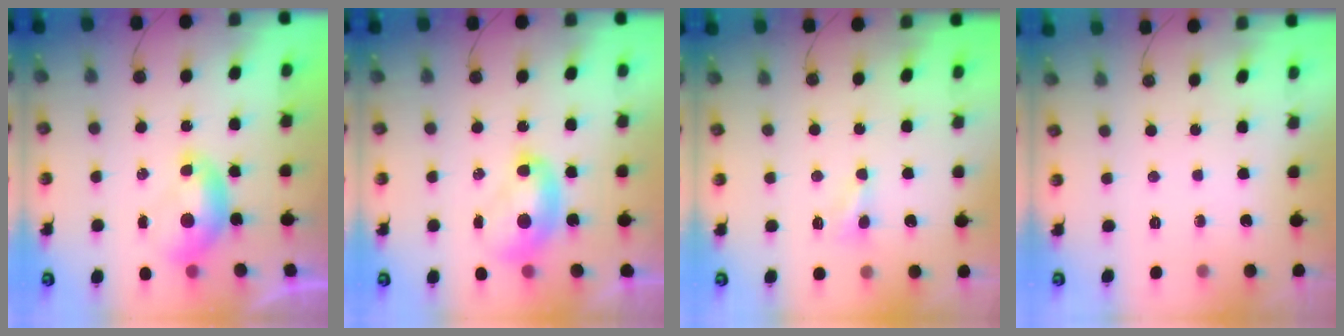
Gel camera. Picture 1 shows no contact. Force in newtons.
{"total": 2.4, "press": 2.4, "slide": 0.3}
{"total": 1.0, "press": 0.9, "slide": 0.3}
{"total": 0.0}